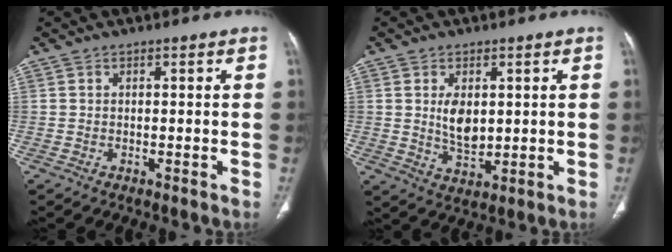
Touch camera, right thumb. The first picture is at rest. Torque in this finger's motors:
{"motor_torque": [1.30, 1.27, 0.80, -0.58, 0.04]}